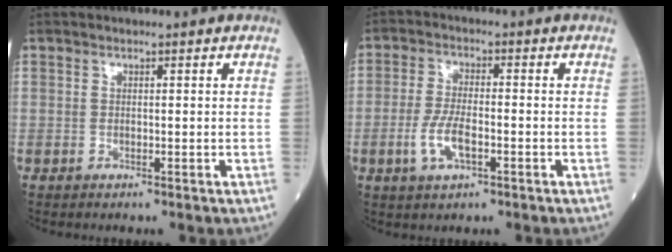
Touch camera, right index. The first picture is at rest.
{"total": 5.9, "force": [-2.0, 2.0, 5.2], "torque": [-0.110, -0.002, -0.037]}